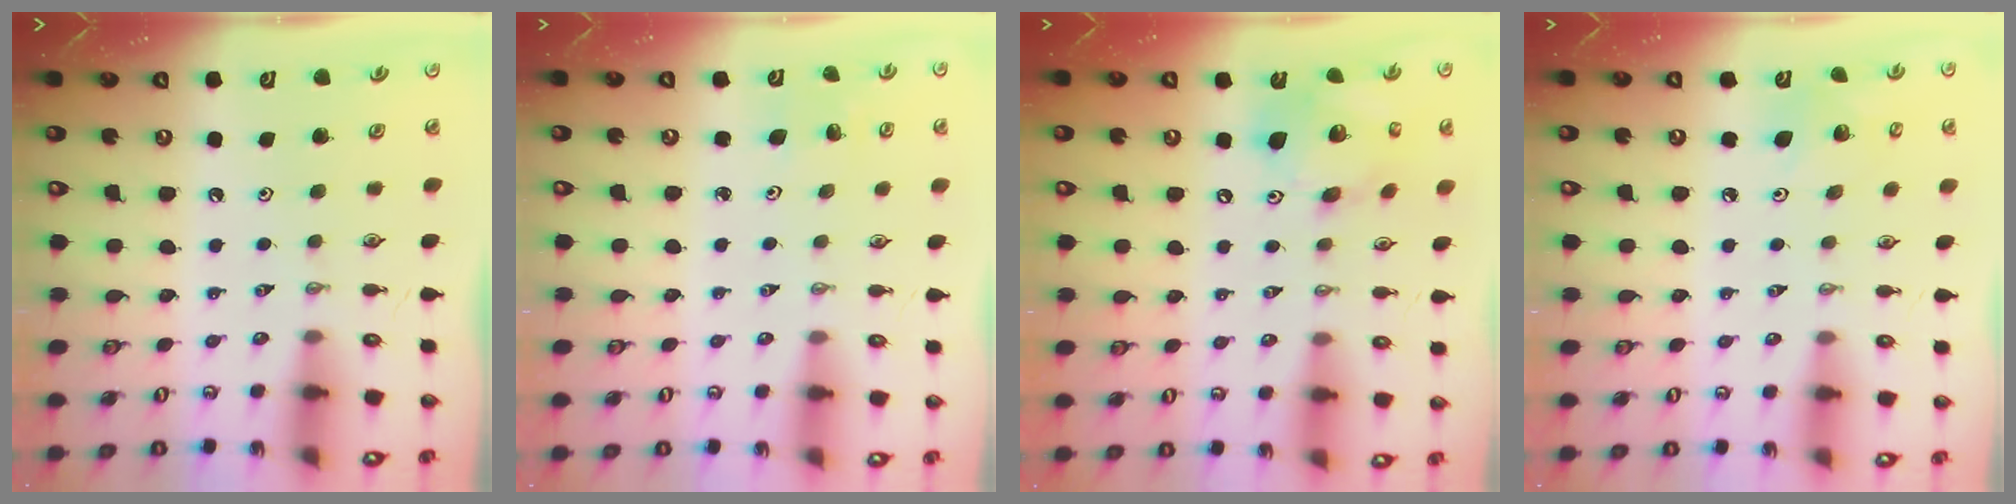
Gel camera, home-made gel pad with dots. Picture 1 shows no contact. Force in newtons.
{"total": 3.0, "press": 3.0, "slide": 0.2}
{"total": 14.7, "press": 14.5, "slide": 2.5}
{"total": 7.0, "press": 6.8, "slide": 1.7}